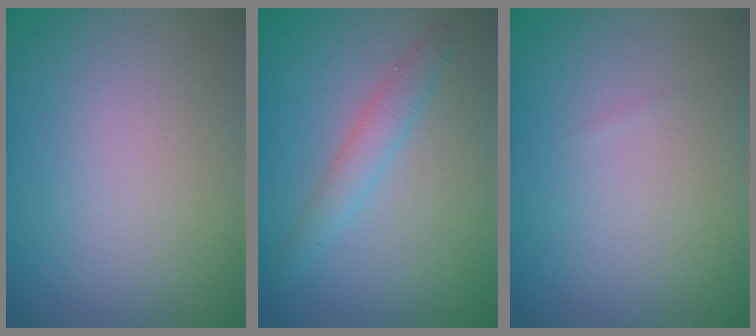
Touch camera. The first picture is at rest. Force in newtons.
{"total": 2.9, "press": 2.9, "slide": 0.4}
{"total": 0.0}